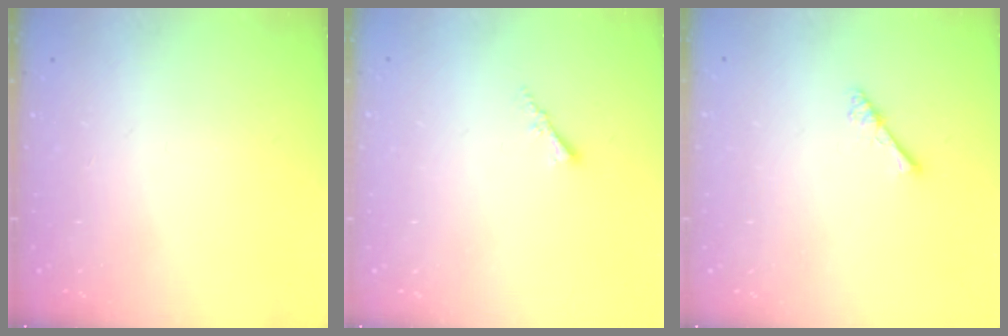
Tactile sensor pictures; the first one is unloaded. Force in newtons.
{"total": 1.9, "press": 1.9, "slide": 0.4}
{"total": 2.8, "press": 2.8, "slide": 0.4}